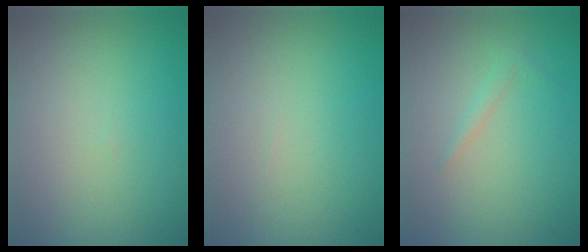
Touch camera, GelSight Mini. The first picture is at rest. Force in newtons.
{"total": 0.0}
{"total": 1.0, "press": 1.0, "slide": 0.1}